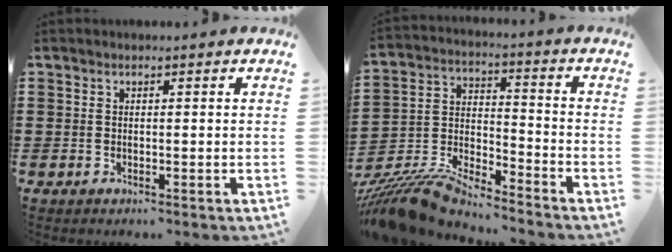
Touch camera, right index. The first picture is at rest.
{"total": 9.9, "force": [-9.4, 1.2, 2.7], "torque": [-0.070, 0.011, -0.191]}